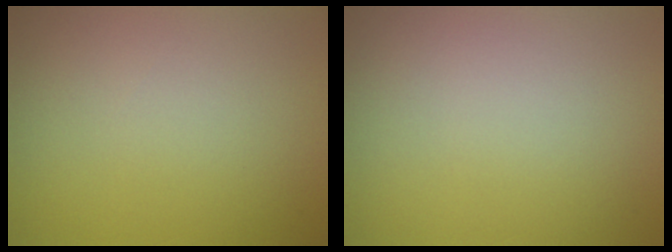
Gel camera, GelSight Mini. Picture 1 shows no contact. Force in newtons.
{"total": 0.0}